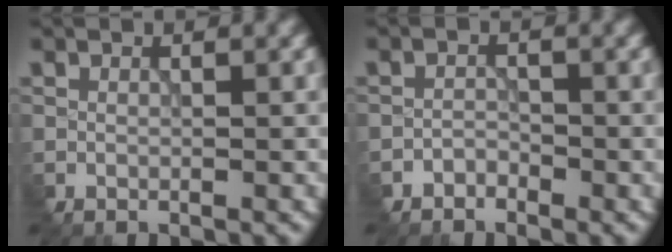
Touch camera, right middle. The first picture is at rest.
{"total": 1.3, "force": [-1.1, 0.0, -0.7], "torque": [0.003, 0.007, -0.020]}